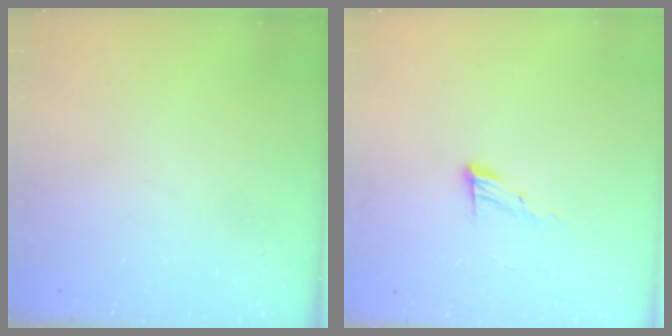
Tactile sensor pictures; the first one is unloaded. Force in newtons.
{"total": 8.3, "press": 8.2, "slide": 1.3}